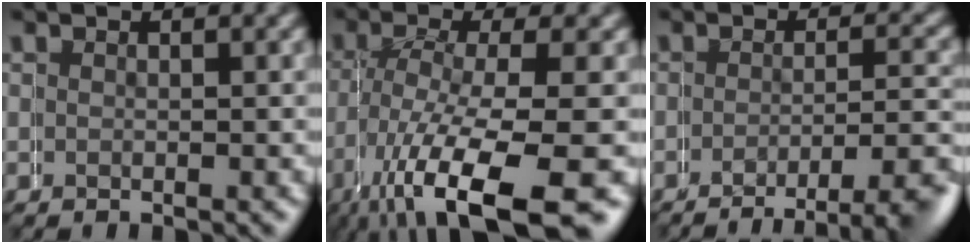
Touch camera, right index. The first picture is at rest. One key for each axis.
{"total": 7.1, "fx": -3.5, "fy": 2.8, "fz": 5.4, "tx": -0.107, "ty": -0.028, "tz": -0.029}
{"total": 6.9, "fx": -4.9, "fy": 2.3, "fz": 4.4, "tx": -0.043, "ty": -0.017, "tz": -0.066}